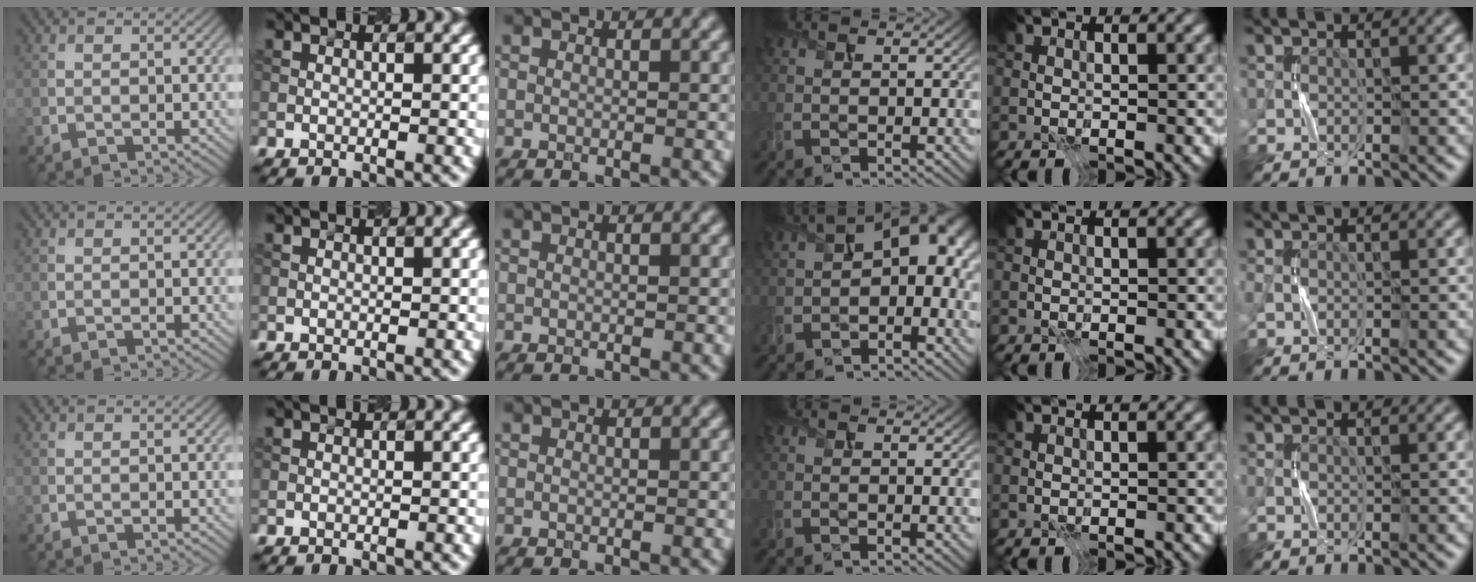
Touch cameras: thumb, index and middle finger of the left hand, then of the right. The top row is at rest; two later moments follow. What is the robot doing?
{"motion": "press", "object": "syringe"}